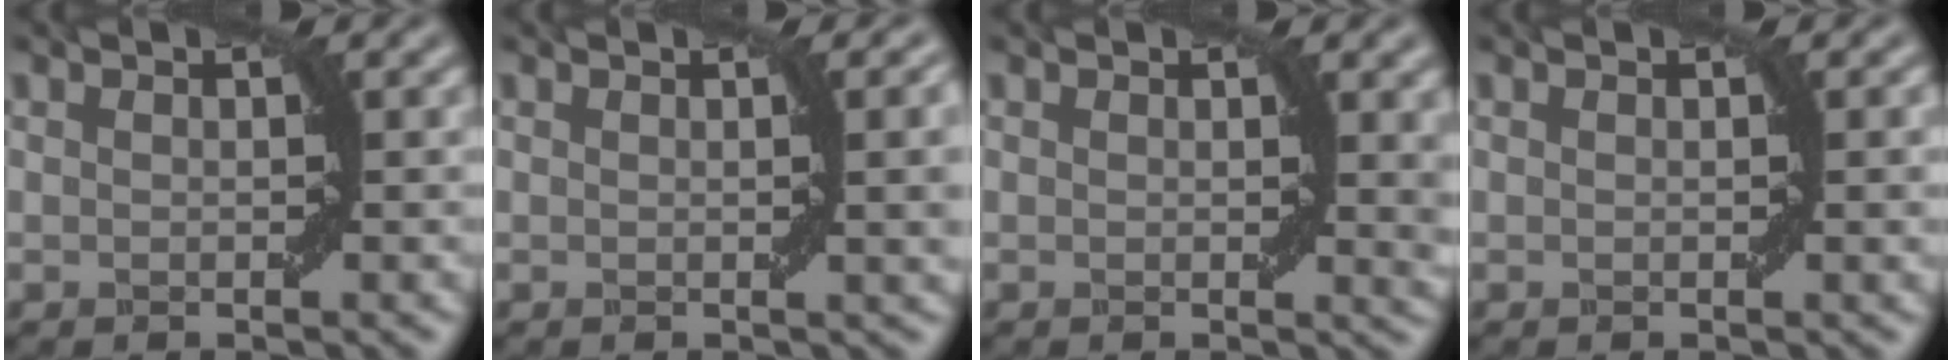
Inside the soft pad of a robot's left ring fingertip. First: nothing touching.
{"total": 3.6, "force": [0.6, 0.9, 3.5], "torque": [-0.035, 0.008, 0.008]}
{"total": 2.1, "force": [0.7, 0.4, 1.9], "torque": [-0.017, -0.004, 0.011]}
{"total": 1.2, "force": [0.2, 0.1, 1.2], "torque": [-0.014, 0.001, 0.003]}